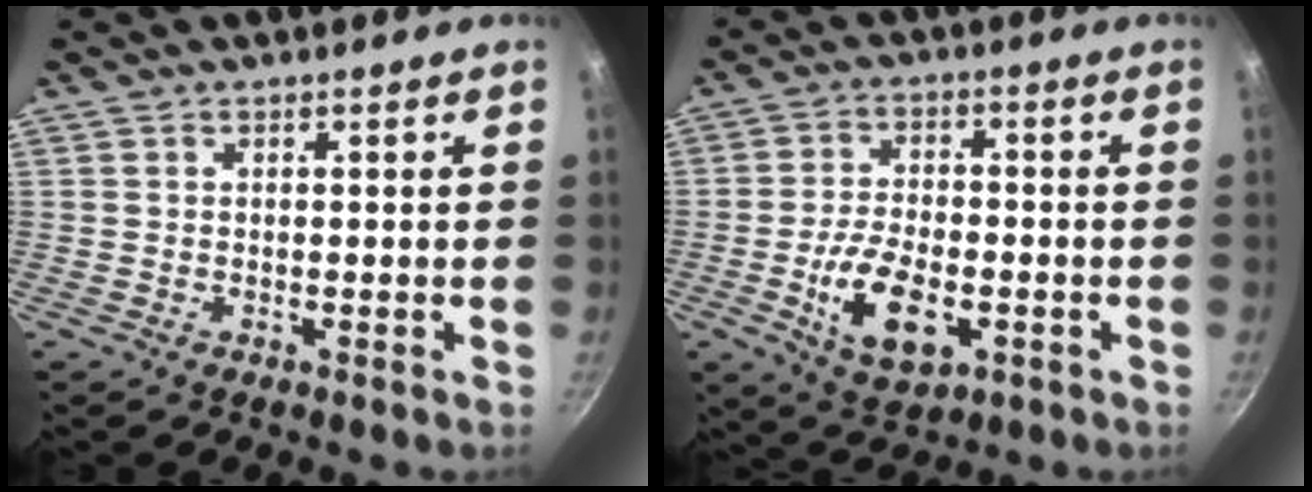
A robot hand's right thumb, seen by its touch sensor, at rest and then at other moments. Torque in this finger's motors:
{"motor_torque": [-0.32, 0.28, 0.03, 0.03, 0.07]}